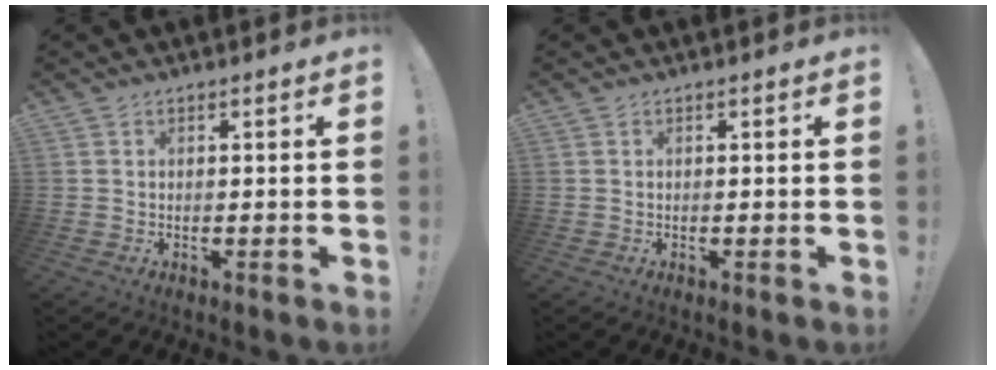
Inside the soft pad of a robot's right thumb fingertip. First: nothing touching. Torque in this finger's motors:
{"motor_torque": [0.00, 0.00, 0.00, -0.01, 0.00]}